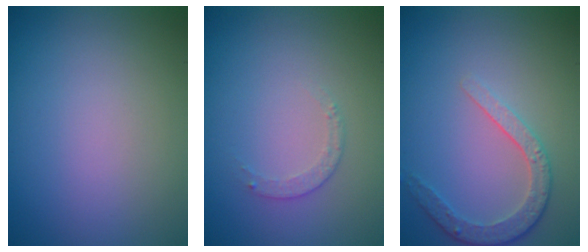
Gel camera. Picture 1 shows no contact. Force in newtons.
{"total": 0.8, "press": 0.6, "slide": 0.6}
{"total": 2.9, "press": 2.5, "slide": 1.6}